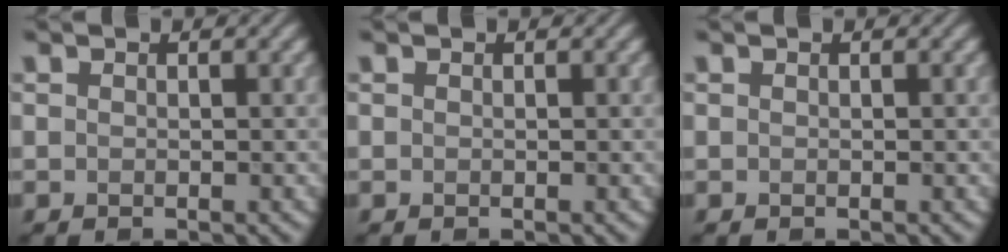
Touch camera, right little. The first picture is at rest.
{"total": 0.0}
{"total": 0.0}